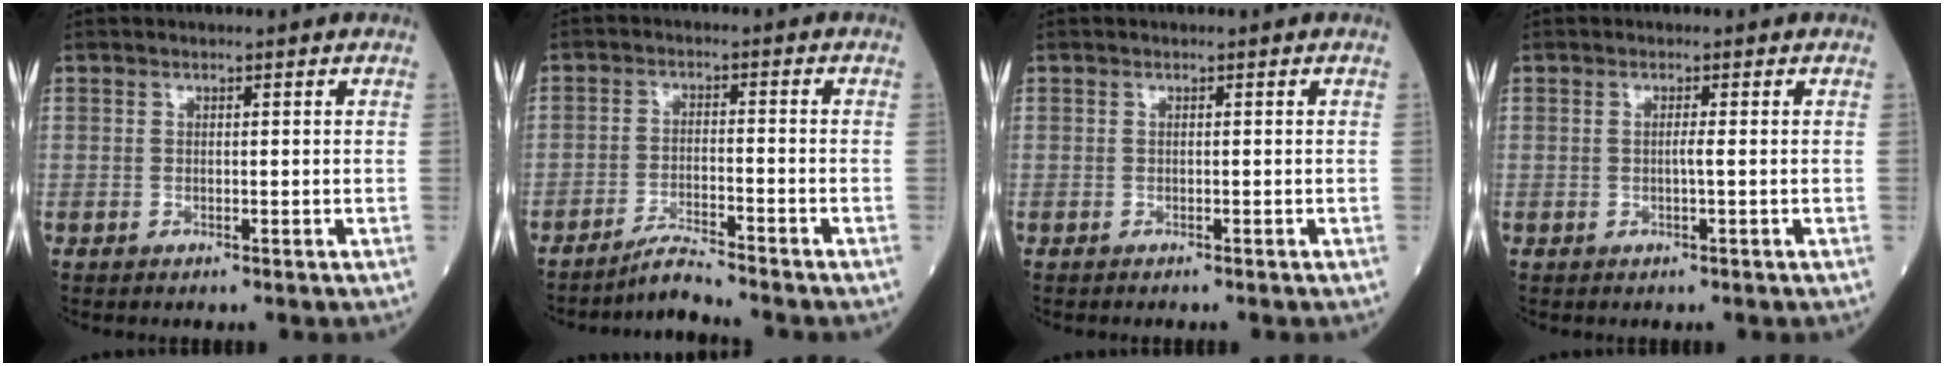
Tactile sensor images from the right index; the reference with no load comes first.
{"total": 4.3, "force": [-4.1, -1.0, 1.1], "torque": [-0.024, -0.019, -0.075]}
{"total": 0.6, "force": [-0.5, 0.0, 0.2], "torque": [-0.005, -0.003, -0.010]}
{"total": 0.9, "force": [-0.1, -0.3, 0.8], "torque": [-0.018, -0.002, -0.004]}